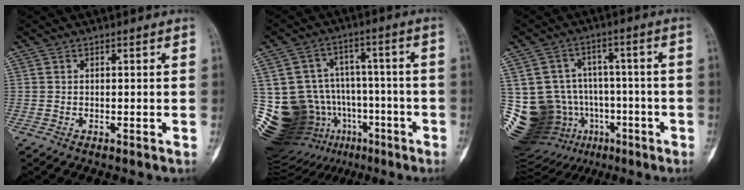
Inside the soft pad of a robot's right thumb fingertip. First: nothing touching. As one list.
[{"total": 25.8, "force": [-9.2, 19.6, 14.1], "torque": [-0.269, 0.077, -0.129]}, {"total": 23.3, "force": [-7.9, 18.5, 11.7], "torque": [-0.225, 0.074, -0.109]}]